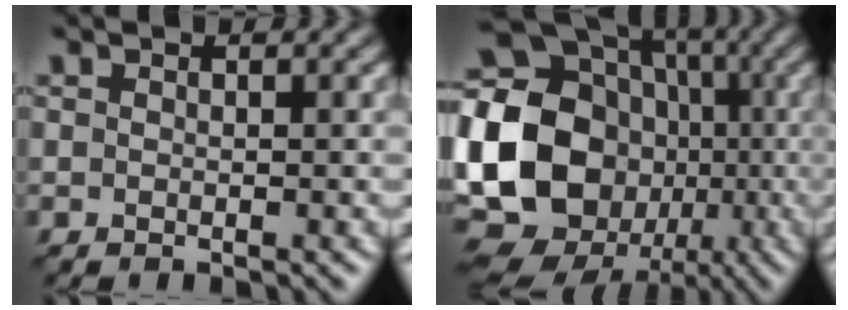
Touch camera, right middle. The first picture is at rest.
{"total": 23.1, "force": [-3.4, 20.2, 10.6], "torque": [-0.226, -0.003, -0.110]}